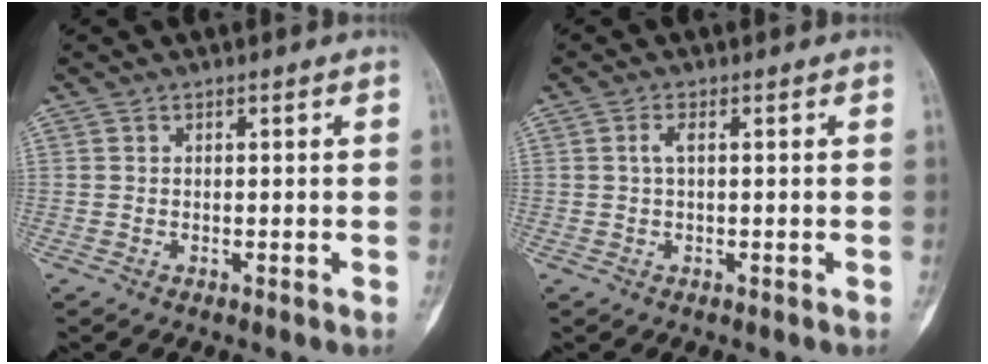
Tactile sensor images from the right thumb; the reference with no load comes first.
{"total": 1.6, "force": [0.3, 0.6, 1.5], "torque": [-0.038, 0.003, 0.006]}